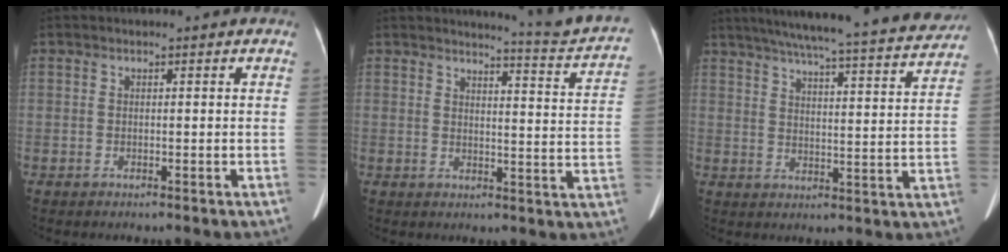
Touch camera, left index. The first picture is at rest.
{"total": 10.2, "force": [10.0, -1.3, 1.7], "torque": [-0.030, -0.064, 0.113]}
{"total": 25.6, "force": [23.0, 1.4, 11.1], "torque": [-0.173, -0.022, 0.294]}